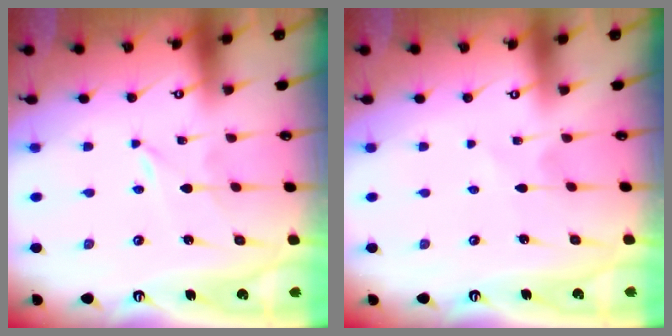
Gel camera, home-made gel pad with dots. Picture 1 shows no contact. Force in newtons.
{"total": 2.5, "press": 2.5, "slide": 0.3}